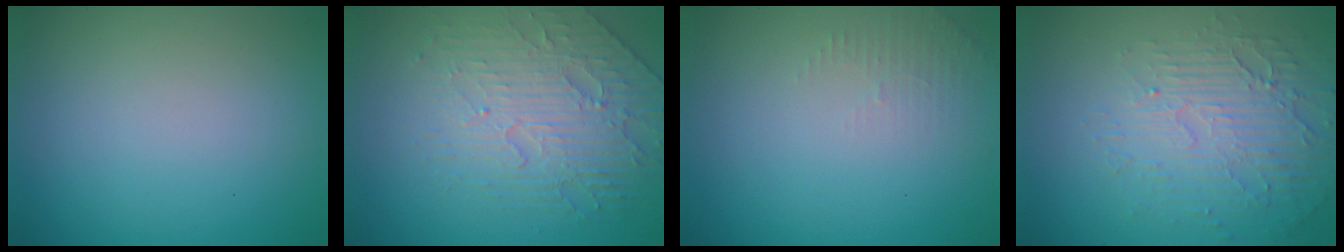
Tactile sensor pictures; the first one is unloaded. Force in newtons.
{"total": 4.3, "press": 3.9, "slide": 1.7}
{"total": 1.3, "press": 1.2, "slide": 0.3}
{"total": 5.7, "press": 3.3, "slide": 4.7}